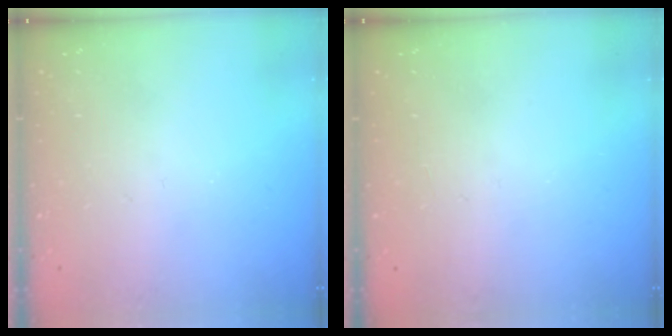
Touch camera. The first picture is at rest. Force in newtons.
{"total": 0.0}